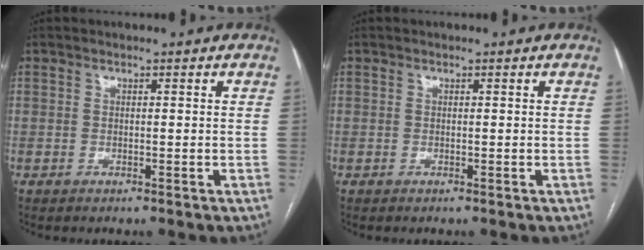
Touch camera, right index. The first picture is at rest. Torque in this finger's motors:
{"motor_torque": [0.00, 0.00, 0.00, 0.00]}